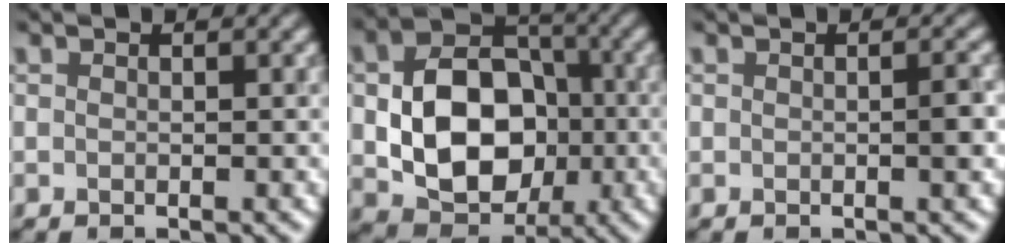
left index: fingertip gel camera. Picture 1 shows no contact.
{"total": 10.2, "force": [-1.0, 7.2, 7.1], "torque": [-0.119, 0.007, -0.017]}
{"total": 1.2, "force": [-0.1, 0.5, 1.1], "torque": [-0.014, 0.003, 0.000]}